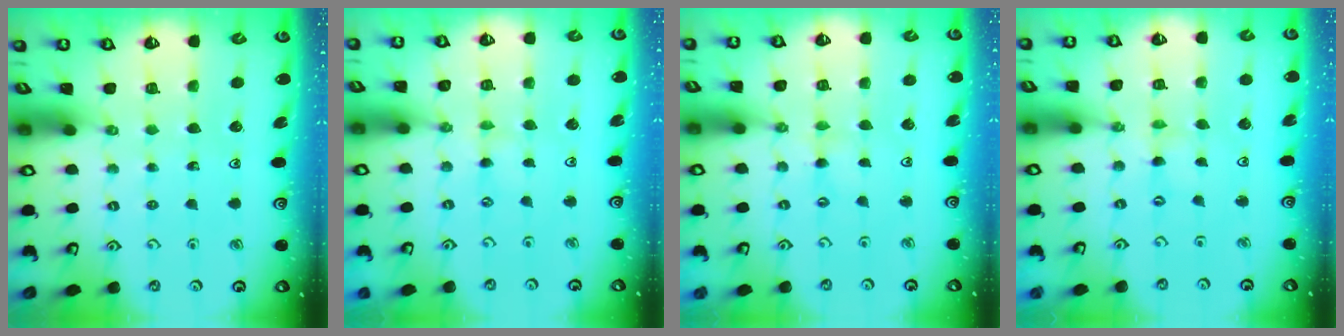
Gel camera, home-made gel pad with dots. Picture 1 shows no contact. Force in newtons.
{"total": 1.7, "press": 1.7, "slide": 0.3}
{"total": 1.8, "press": 1.8, "slide": 0.4}
{"total": 0.0}